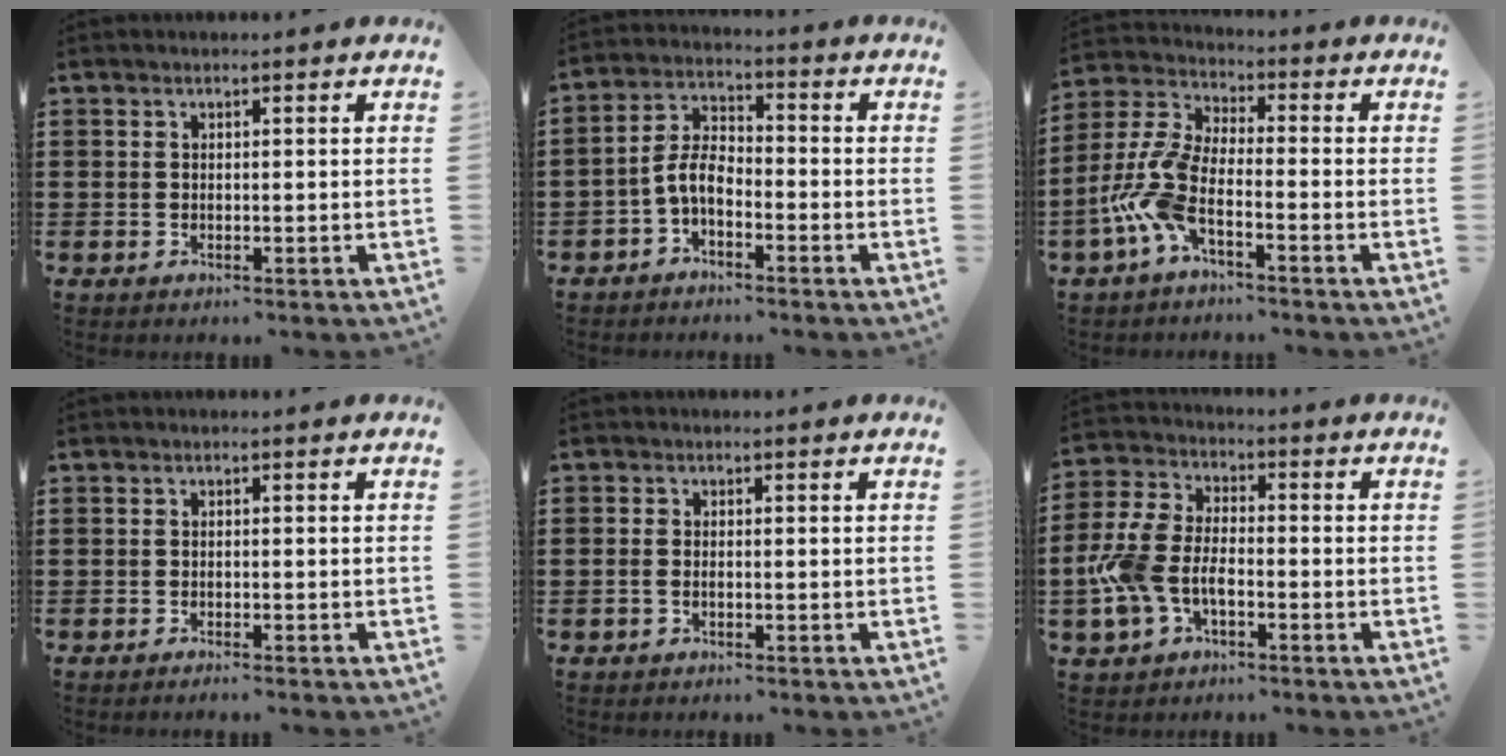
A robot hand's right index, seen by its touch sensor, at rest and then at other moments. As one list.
[{"total": 5.0, "force": [-2.6, 2.3, 3.6], "torque": [-0.096, 0.003, -0.058]}, {"total": 8.5, "force": [-4.3, 2.8, 6.8], "torque": [-0.187, -0.020, -0.092]}, {"total": 0.6, "force": [-0.6, -0.1, 0.1], "torque": [-0.003, -0.003, -0.011]}, {"total": 1.0, "force": [-0.5, 0.4, 0.7], "torque": [-0.016, -0.003, -0.008]}, {"total": 7.7, "force": [-2.5, 4.5, 5.7], "torque": [-0.157, -0.002, -0.058]}]